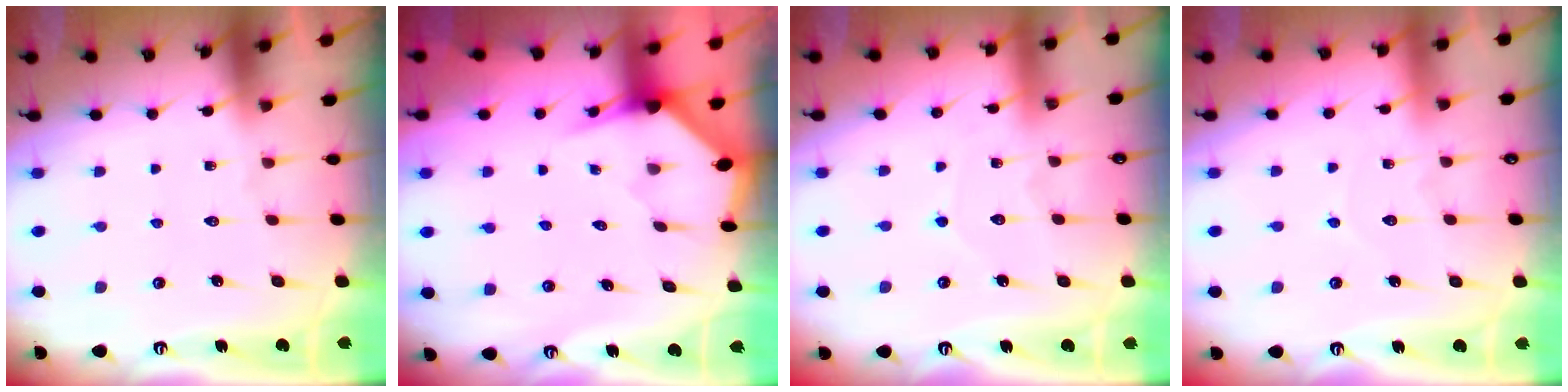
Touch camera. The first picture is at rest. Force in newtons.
{"total": 2.9, "press": 2.9, "slide": 0.2}
{"total": 4.3, "press": 4.2, "slide": 0.5}
{"total": 3.2, "press": 3.2, "slide": 0.3}